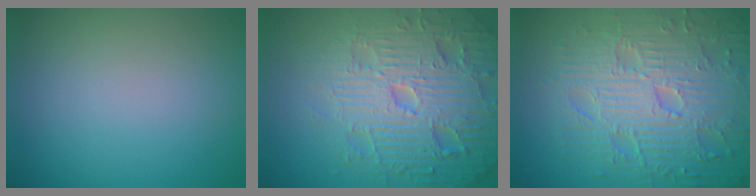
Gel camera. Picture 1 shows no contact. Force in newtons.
{"total": 7.8, "press": 7.6, "slide": 1.7}
{"total": 9.4, "press": 6.8, "slide": 6.4}